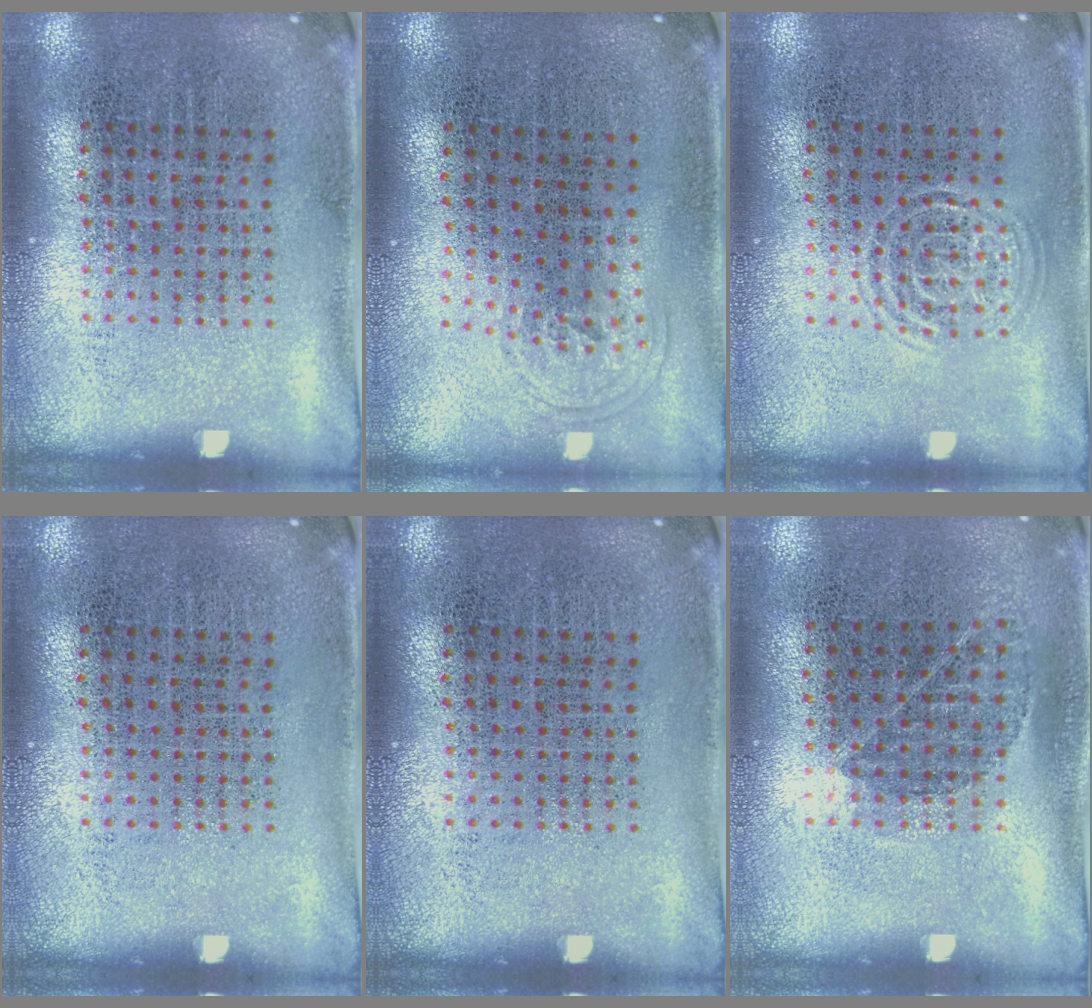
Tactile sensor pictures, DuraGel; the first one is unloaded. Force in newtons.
{"total": 0.9, "press": 0.6, "slide": 0.6}
{"total": 1.5, "press": 1.5, "slide": 0.3}
{"total": 0.0}
{"total": 0.0}
{"total": 0.8, "press": 0.6, "slide": 0.5}